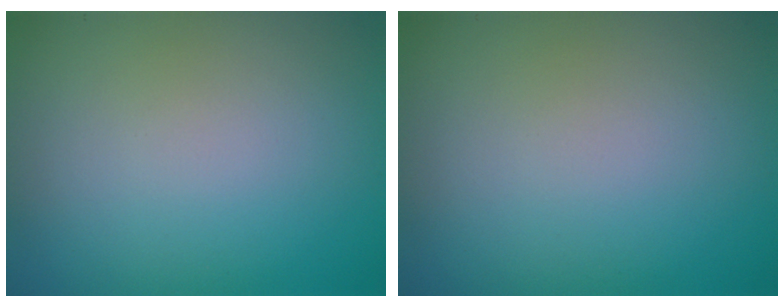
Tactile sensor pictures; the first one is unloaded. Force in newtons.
{"total": 0.0}